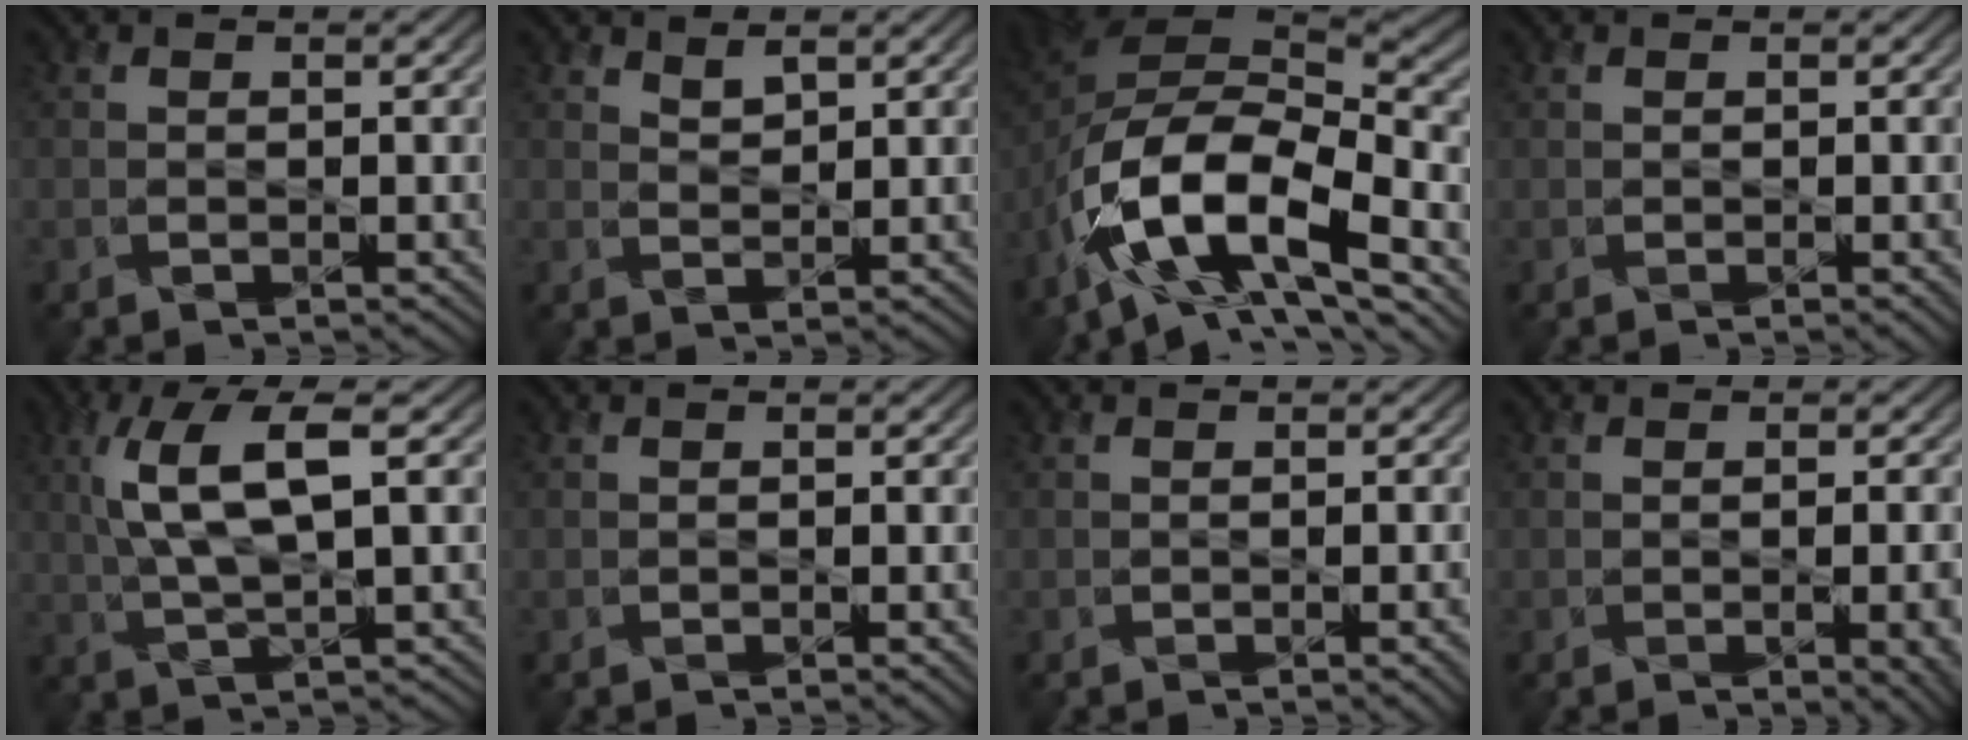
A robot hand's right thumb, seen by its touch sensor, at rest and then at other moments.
{"total": 1.6, "force": [1.6, 0.1, -0.1], "torque": [-0.004, -0.003, 0.035]}
{"total": 15.2, "force": [-6.2, 7.9, 11.4], "torque": [-0.243, -0.019, -0.111]}
{"total": 1.4, "force": [0.0, 0.4, 1.3], "torque": [-0.015, 0.002, -0.001]}
{"total": 7.5, "force": [2.3, 1.9, 6.9], "torque": [-0.144, 0.011, 0.046]}
{"total": 1.0, "force": [0.0, 0.3, 1.0], "torque": [-0.012, 0.002, 0.000]}
{"total": 2.3, "force": [-0.4, 0.8, 2.2], "torque": [-0.021, -0.002, 0.000]}
{"total": 5.9, "force": [-1.4, 2.4, 5.2], "torque": [-0.050, -0.011, -0.001]}